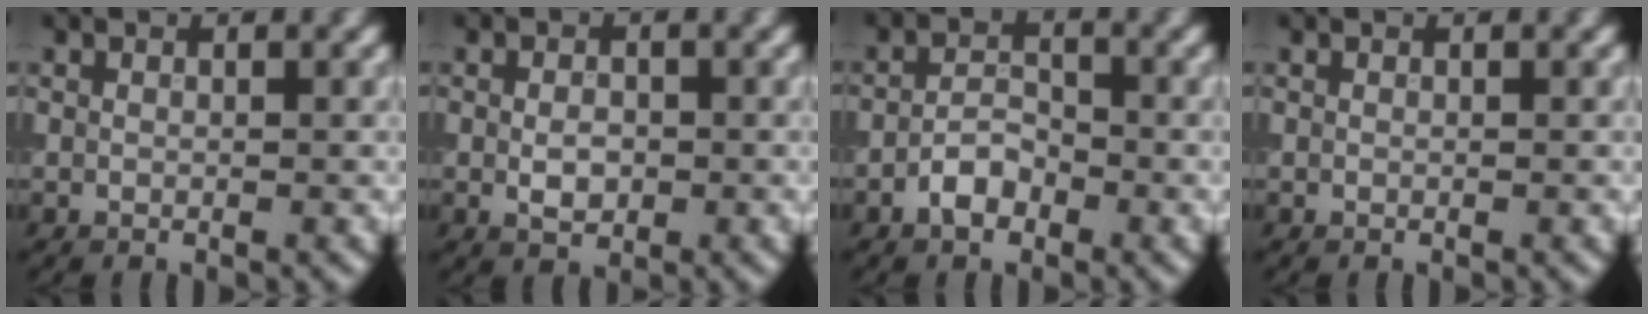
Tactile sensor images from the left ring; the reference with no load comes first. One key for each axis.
{"total": 2.1, "fx": -0.2, "fy": 1.4, "fz": 1.6, "tx": -0.029, "ty": -0.001, "tz": -0.003}
{"total": 2.6, "fx": -1.5, "fy": 1.4, "fz": 1.6, "tx": -0.025, "ty": 0.008, "tz": -0.031}
{"total": 0.0}